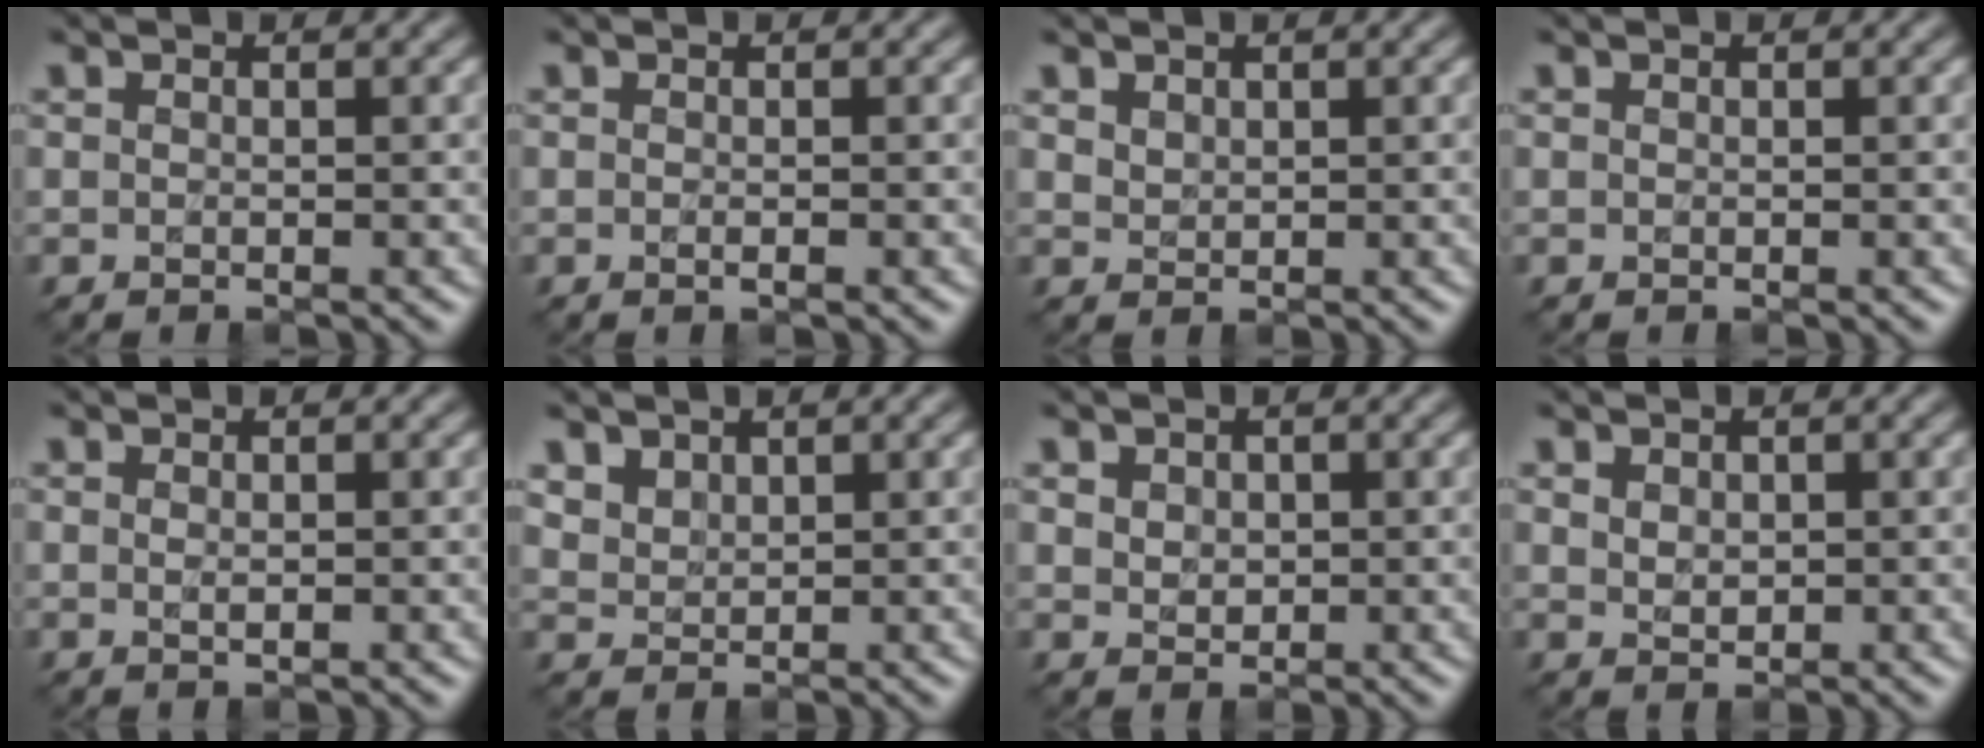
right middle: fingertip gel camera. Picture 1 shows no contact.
{"total": 0.7, "force": [-0.4, 0.1, 0.5], "torque": [-0.007, -0.002, -0.006]}
{"total": 0.9, "force": [0.7, 0.5, 0.2], "torque": [-0.004, -0.004, 0.022]}
{"total": 0.0}
{"total": 0.7, "force": [0.0, 0.2, 0.6], "torque": [-0.012, -0.003, 0.005]}
{"total": 2.5, "force": [1.8, 1.6, 0.8], "torque": [-0.025, -0.004, 0.053]}
{"total": 2.1, "force": [0.9, 1.6, 0.9], "torque": [-0.024, 0.005, 0.023]}
{"total": 1.4, "force": [0.5, 1.1, 0.8], "torque": [-0.011, -0.005, 0.018]}